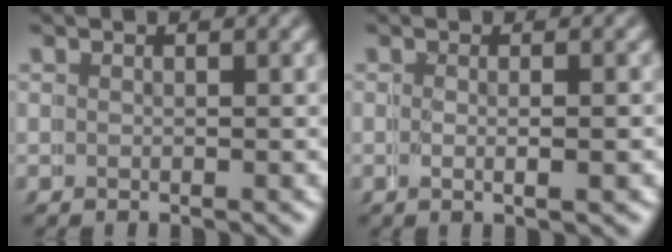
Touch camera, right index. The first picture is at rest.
{"total": 0.6, "force": [-0.2, -0.2, 0.5], "torque": [-0.014, -0.002, -0.003]}